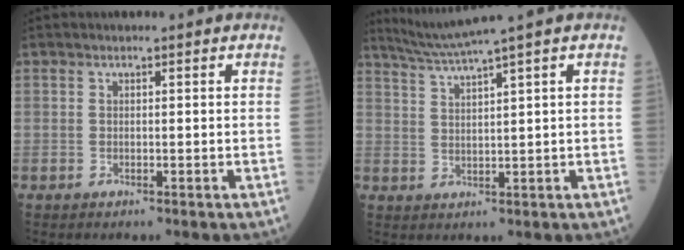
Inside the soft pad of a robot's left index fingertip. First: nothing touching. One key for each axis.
{"total": 5.0, "fx": 4.1, "fy": -2.2, "fz": 1.9, "tx": -0.048, "ty": -0.002, "tz": 0.087}